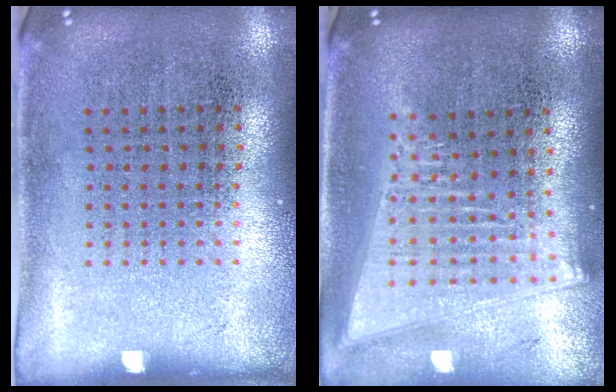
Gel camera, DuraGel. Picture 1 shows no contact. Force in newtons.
{"total": 2.0, "press": 1.7, "slide": 1.1}